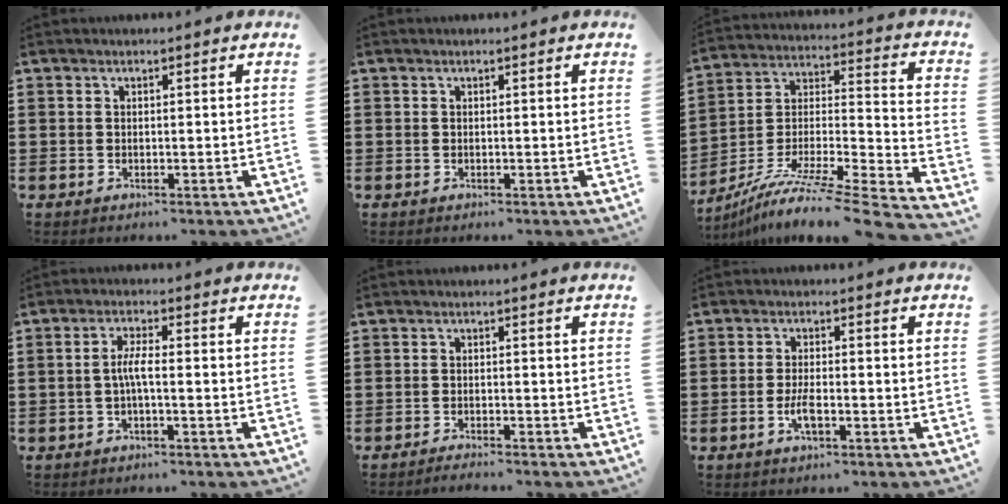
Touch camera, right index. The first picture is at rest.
{"total": 0.0}
{"total": 8.8, "force": [-6.9, 0.3, 5.3], "torque": [-0.098, -0.010, -0.140]}
{"total": 3.2, "force": [-0.8, 0.4, 3.1], "torque": [-0.071, -0.004, -0.020]}
{"total": 1.4, "force": [-1.4, -0.2, 0.2], "torque": [-0.005, 0.003, -0.027]}
{"total": 3.2, "force": [-1.3, 0.9, 2.8], "torque": [-0.064, -0.004, -0.027]}